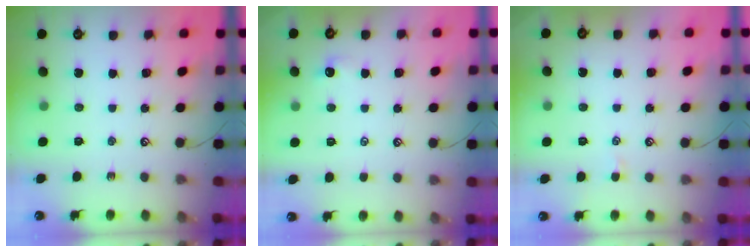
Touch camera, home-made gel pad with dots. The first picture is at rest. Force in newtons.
{"total": 1.6, "press": 1.6, "slide": 0.4}
{"total": 0.6, "press": 0.5, "slide": 0.4}